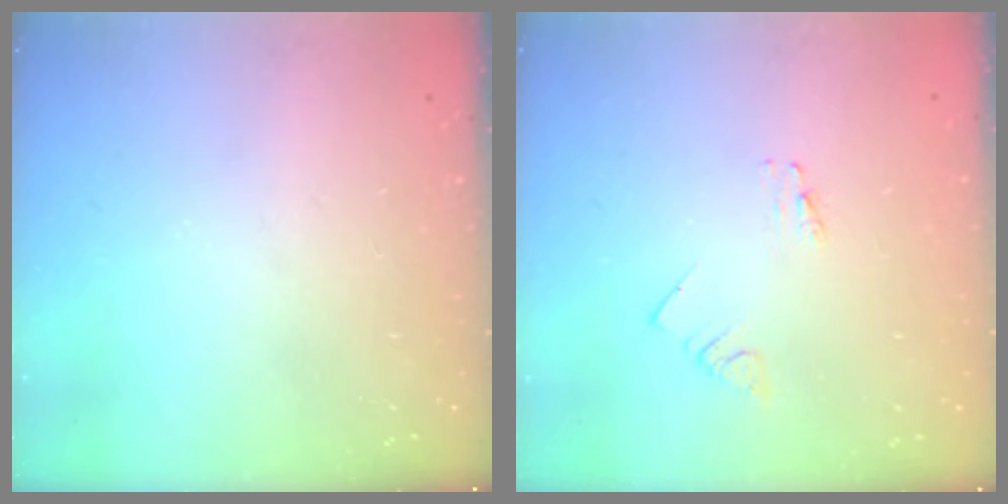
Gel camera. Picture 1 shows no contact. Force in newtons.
{"total": 0.6, "press": 0.6, "slide": 0.1}